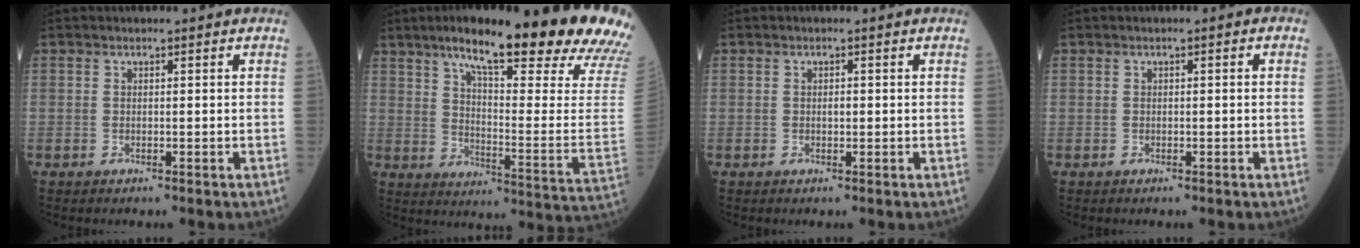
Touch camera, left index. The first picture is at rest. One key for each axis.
{"total": 27.4, "fx": 21.5, "fy": 2.5, "fz": 16.8, "tx": -0.225, "ty": -0.045, "tz": 0.272}
{"total": 0.9, "fx": 0.0, "fy": 0.4, "fz": 0.8, "tx": -0.015, "ty": 0.001, "tz": 0.001}
{"total": 0.9, "fx": 0.1, "fy": 0.2, "fz": 0.8, "tx": -0.009, "ty": 0.004, "tz": -0.001}